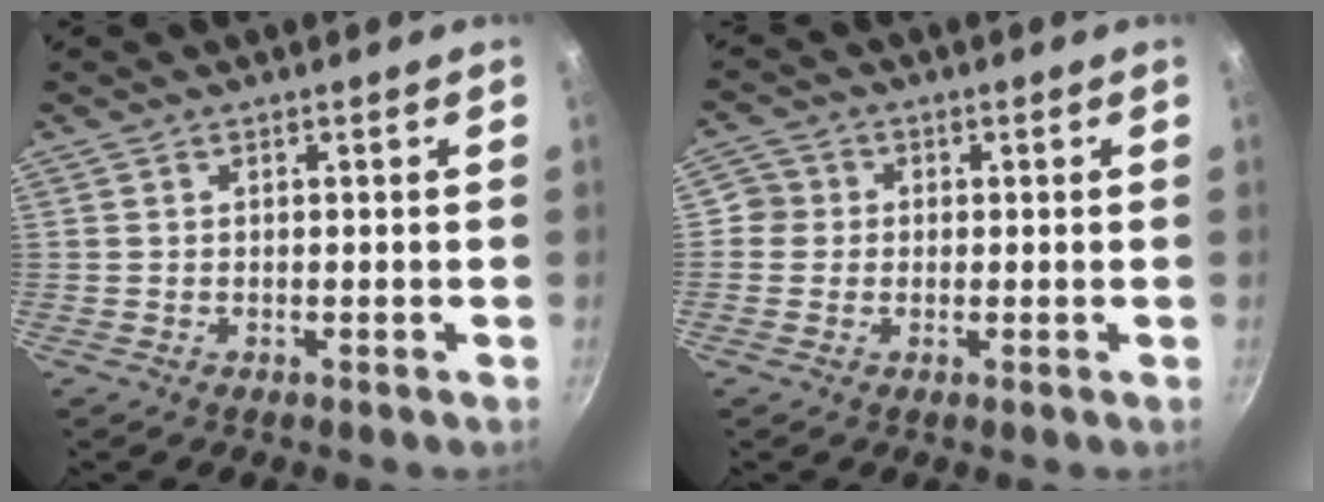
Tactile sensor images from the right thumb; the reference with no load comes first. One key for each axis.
{"total": 2.7, "fx": -0.3, "fy": 2.7, "fz": 0.4, "tx": 0.016, "ty": 0.008, "tz": -0.012}